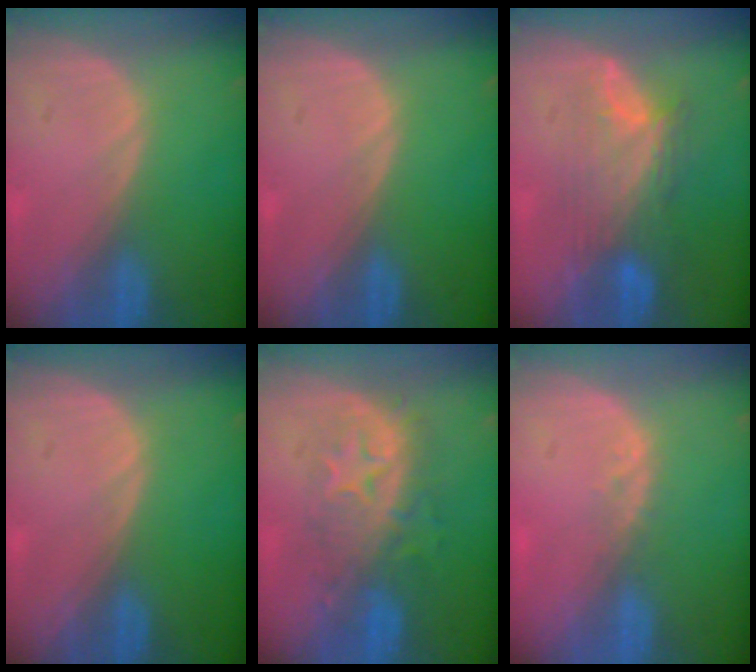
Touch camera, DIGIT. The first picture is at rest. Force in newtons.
{"total": 0.0}
{"total": 7.7, "press": 7.4, "slide": 2.2}
{"total": 0.0}
{"total": 8.3, "press": 8.0, "slide": 2.2}
{"total": 1.8, "press": 1.5, "slide": 1.0}